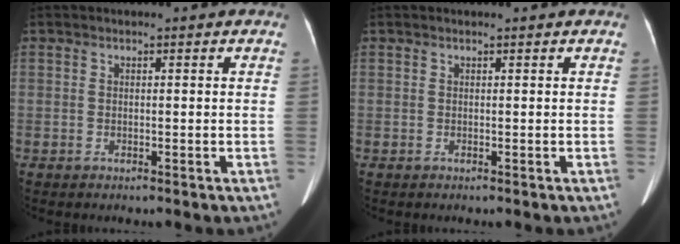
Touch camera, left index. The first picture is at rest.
{"total": 0.0}